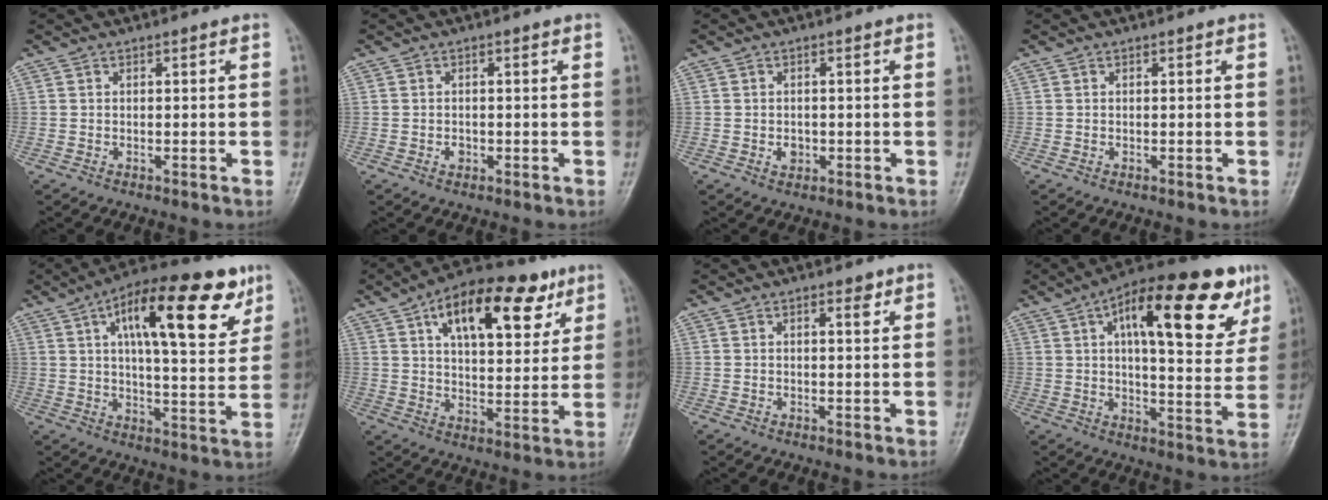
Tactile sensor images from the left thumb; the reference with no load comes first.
{"total": 1.2, "force": [-0.4, 1.0, 0.6], "torque": [-0.003, 0.002, -0.005]}
{"total": 2.0, "force": [-0.4, 1.6, 1.1], "torque": [-0.007, 0.002, -0.004]}
{"total": 0.0}
{"total": 20.8, "force": [9.6, 7.5, 16.8], "torque": [-0.219, -0.017, 0.143]}
{"total": 20.1, "force": [9.5, 9.6, 14.8], "torque": [-0.183, -0.012, 0.147]}
{"total": 2.0, "force": [1.1, 0.7, 1.5], "torque": [-0.015, -0.003, 0.014]}
{"total": 23.4, "force": [10.8, 8.8, 18.8], "torque": [-0.238, -0.010, 0.153]}